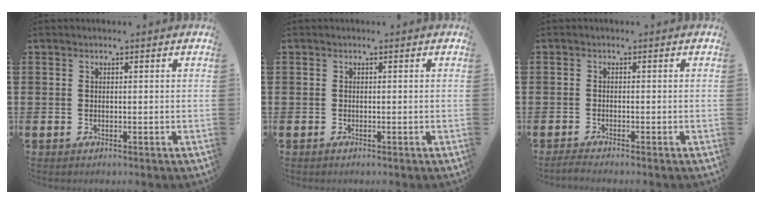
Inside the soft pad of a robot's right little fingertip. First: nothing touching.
{"total": 0.0}
{"total": 0.9, "force": [-0.7, 0.0, 0.5], "torque": [-0.009, -0.003, -0.014]}